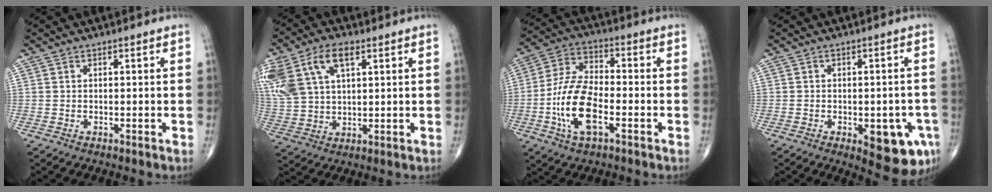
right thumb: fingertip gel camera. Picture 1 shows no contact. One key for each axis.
{"total": 17.0, "fx": 7.3, "fy": 9.5, "fz": 12.0, "tx": -0.277, "ty": 0.012, "tz": 0.145}
{"total": 13.5, "fx": -4.0, "fy": 6.3, "fz": 11.3, "tx": -0.227, "ty": 0.022, "tz": -0.080}
{"total": 10.7, "fx": -4.0, "fy": 4.4, "fz": 8.9, "tx": -0.086, "ty": 0.010, "tz": -0.040}